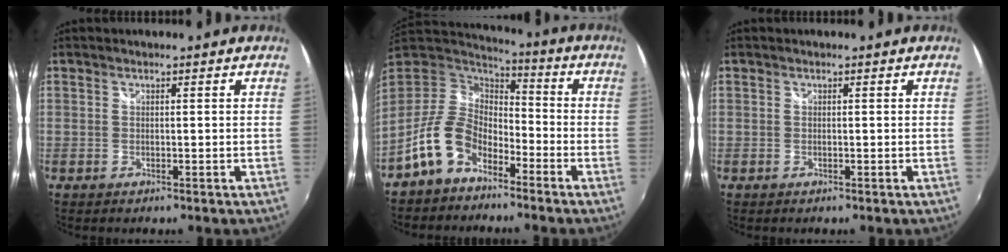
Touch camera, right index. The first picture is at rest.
{"total": 12.1, "force": [-7.3, 7.4, 6.1], "torque": [-0.132, 0.019, -0.137]}
{"total": 0.0}